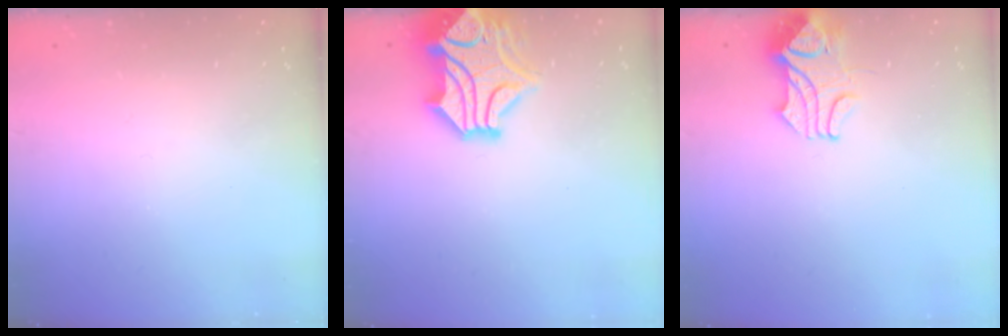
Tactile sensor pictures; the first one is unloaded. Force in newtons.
{"total": 7.6, "press": 7.5, "slide": 1.5}
{"total": 2.2, "press": 2.1, "slide": 0.9}